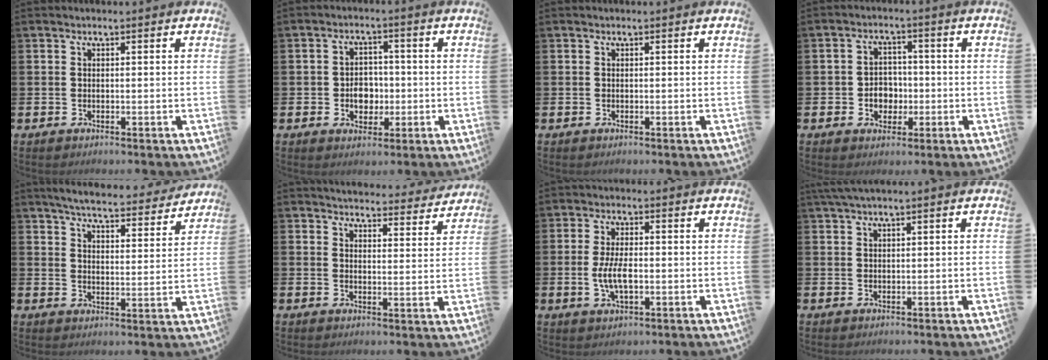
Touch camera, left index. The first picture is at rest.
{"total": 3.9, "force": [-0.7, 3.3, 2.1], "torque": [-0.026, 0.000, -0.022]}
{"total": 0.0}
{"total": 3.5, "force": [-0.7, 3.1, 1.3], "torque": [-0.021, 0.000, -0.023]}
{"total": 5.7, "force": [5.5, 0.4, 1.5], "torque": [-0.040, -0.039, 0.091]}
{"total": 4.5, "force": [4.4, 0.6, 0.2], "torque": [-0.004, -0.039, 0.074]}
{"total": 4.6, "force": [-0.5, 2.0, 4.1], "torque": [-0.074, -0.001, -0.013]}
{"total": 1.9, "force": [1.5, -0.1, 1.2], "torque": [-0.028, 0.003, 0.028]}